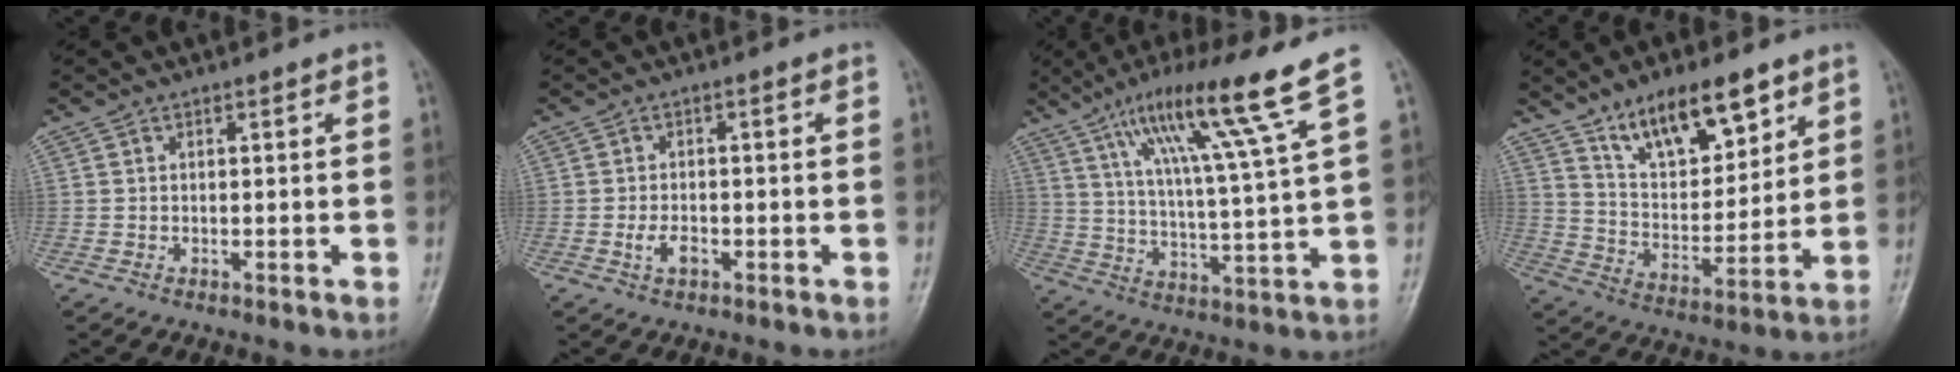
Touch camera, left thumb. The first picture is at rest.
{"total": 3.0, "force": [-1.2, 1.7, 2.2], "torque": [-0.043, 0.008, -0.021]}
{"total": 15.9, "force": [9.3, 0.1, 12.9], "torque": [-0.215, -0.035, 0.154]}
{"total": 14.8, "force": [9.5, 6.1, 9.6], "torque": [-0.122, -0.051, 0.174]}